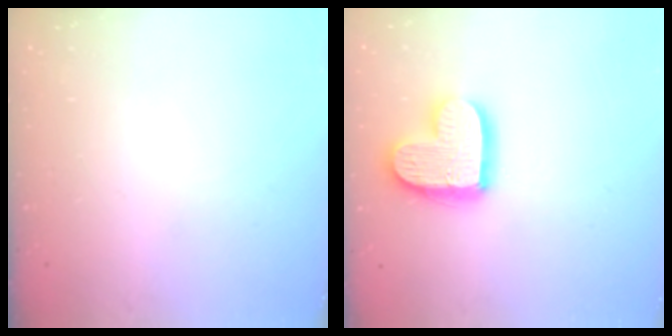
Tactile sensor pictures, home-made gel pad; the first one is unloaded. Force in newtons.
{"total": 14.9, "press": 14.9, "slide": 1.1}